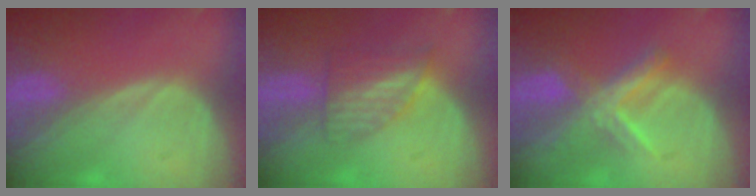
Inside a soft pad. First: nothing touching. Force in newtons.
{"total": 6.3, "press": 5.6, "slide": 2.8}
{"total": 6.4, "press": 6.2, "slide": 1.6}